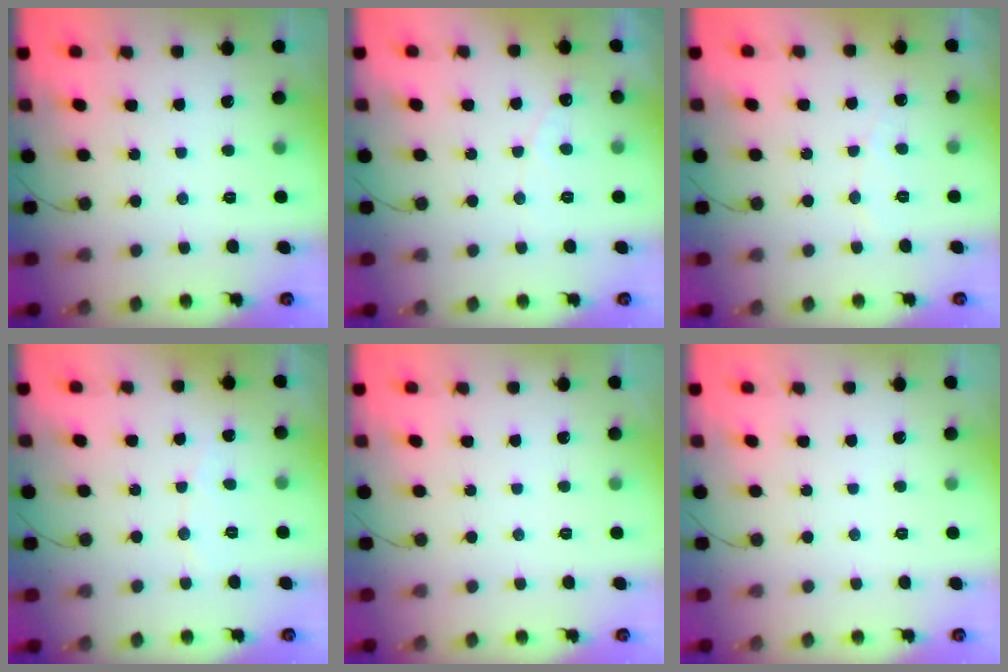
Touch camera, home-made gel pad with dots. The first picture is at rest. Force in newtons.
{"total": 2.9, "press": 2.9, "slide": 0.2}
{"total": 3.2, "press": 3.1, "slide": 0.3}
{"total": 3.0, "press": 3.0, "slide": 0.3}
{"total": 0.0}
{"total": 0.0}